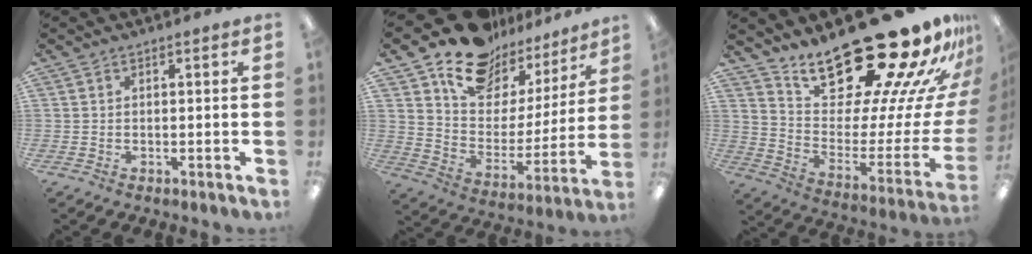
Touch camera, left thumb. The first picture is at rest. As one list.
[{"total": 16.3, "force": [13.0, 8.7, 4.5], "torque": [-0.096, -0.102, 0.232]}, {"total": 28.5, "force": [22.9, 8.5, 14.8], "torque": [-0.197, -0.182, 0.394]}]